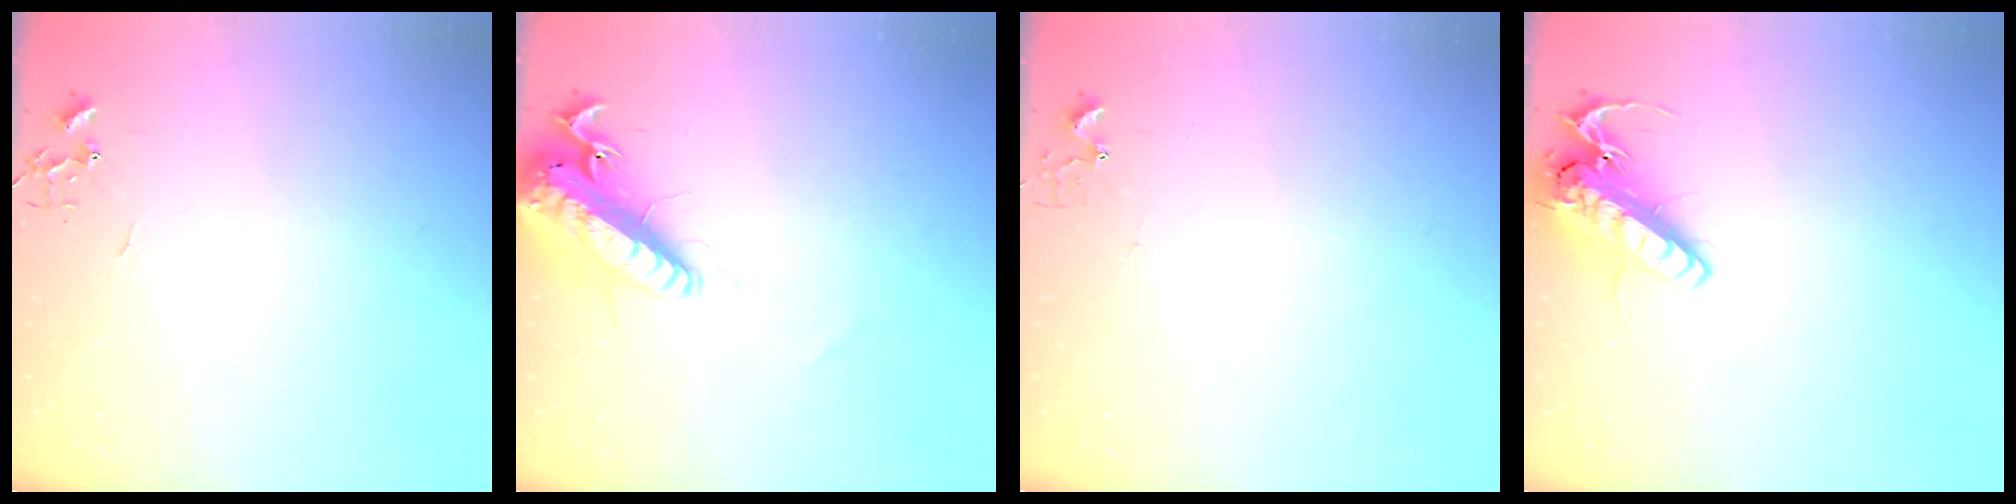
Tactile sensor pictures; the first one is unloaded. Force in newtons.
{"total": 18.4, "press": 18.0, "slide": 4.0}
{"total": 2.9, "press": 2.9, "slide": 0.4}
{"total": 15.3, "press": 15.1, "slide": 2.6}